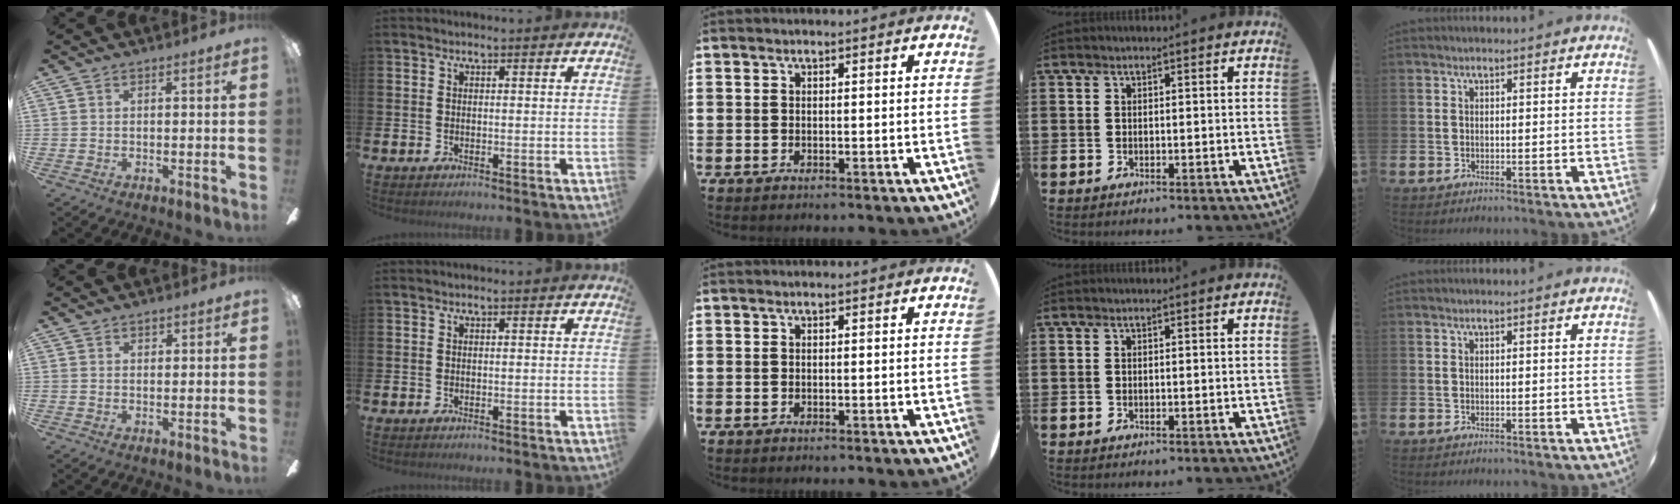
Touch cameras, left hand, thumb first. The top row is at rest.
{"thumb": {"total": 1.2, "force": [1.0, 0.8, 0.2], "torque": [0.011, -0.007, 0.015]}}